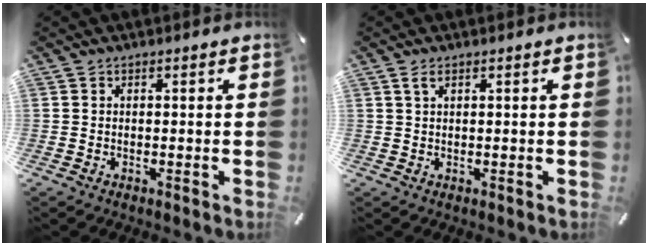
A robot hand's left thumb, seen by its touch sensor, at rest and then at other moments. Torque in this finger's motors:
{"motor_torque": [0.35, 0.44, 0.11, -0.21, 0.07]}